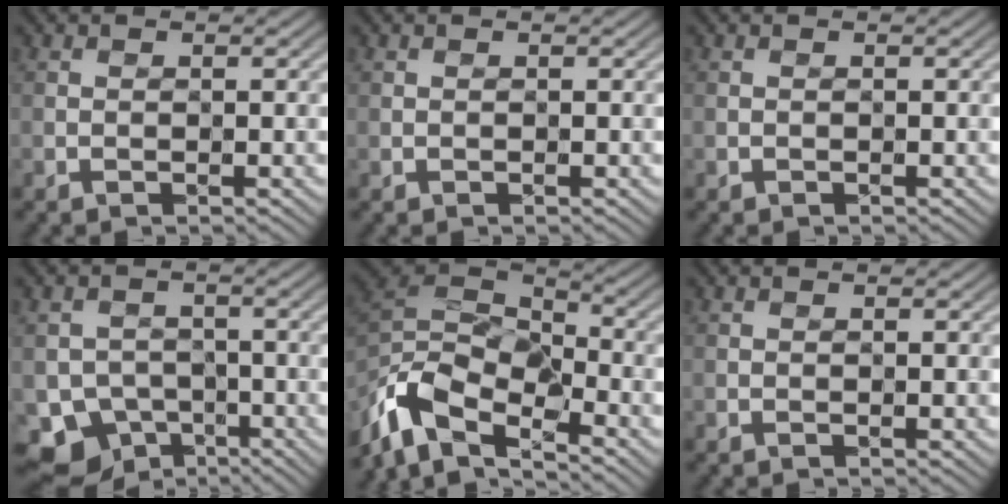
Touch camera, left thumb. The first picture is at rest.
{"total": 0.0}
{"total": 0.0}
{"total": 6.7, "force": [-3.8, 5.3, 1.8], "torque": [-0.030, -0.011, -0.074]}
{"total": 11.1, "force": [-7.1, 4.7, 7.2], "torque": [-0.158, -0.001, -0.153]}
{"total": 0.0}